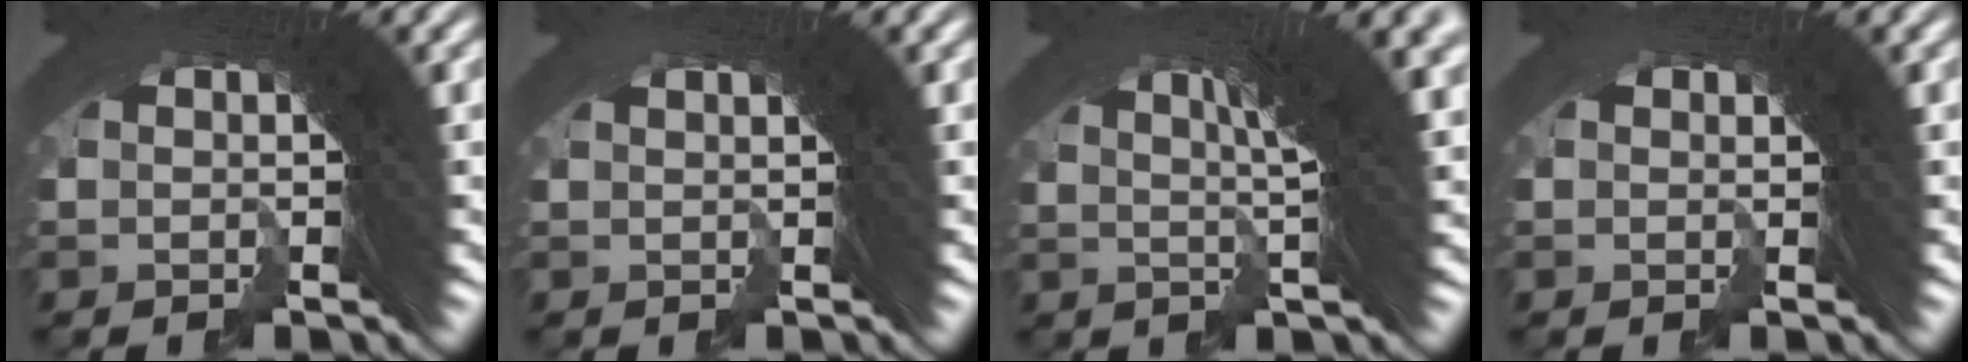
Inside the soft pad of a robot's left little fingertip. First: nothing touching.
{"total": 1.0, "force": [0.2, -0.9, 0.1], "torque": [-0.005, 0.000, 0.009]}
{"total": 8.7, "force": [4.8, -0.6, 7.2], "torque": [-0.074, 0.064, 0.062]}
{"total": 0.7, "force": [-0.5, 0.3, -0.4], "torque": [-0.001, -0.012, -0.004]}